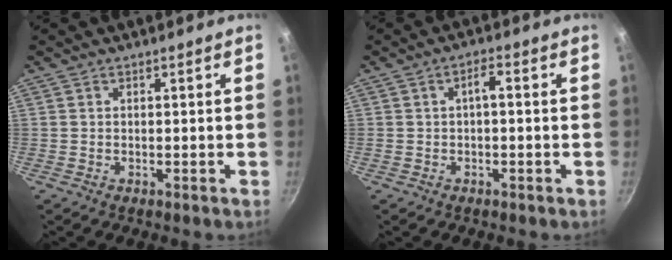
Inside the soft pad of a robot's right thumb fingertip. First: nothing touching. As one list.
[{"total": 2.5, "force": [-0.3, 1.1, 2.3], "torque": [-0.041, 0.015, -0.004]}]